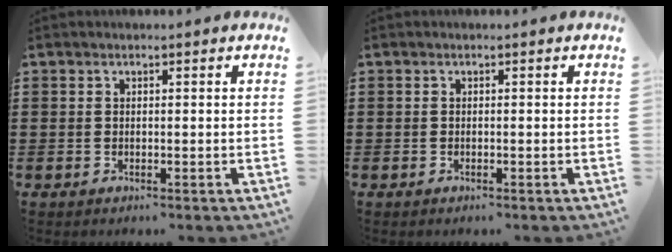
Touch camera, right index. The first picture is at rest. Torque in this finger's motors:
{"motor_torque": [-0.34, 0.33, -0.01, -0.01]}